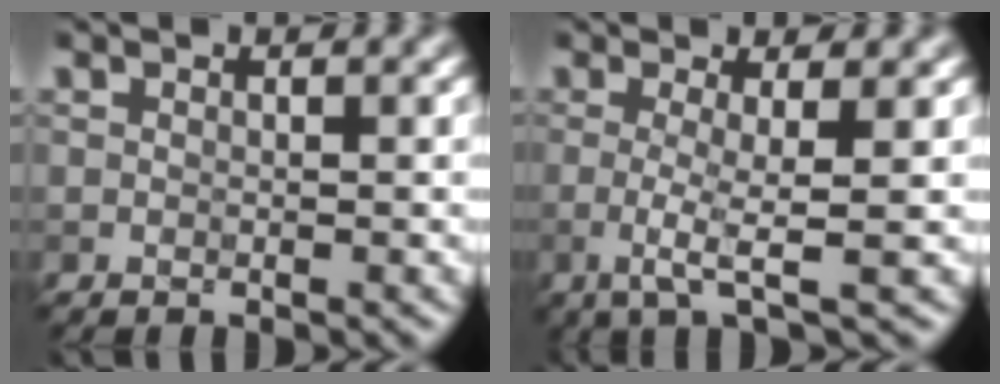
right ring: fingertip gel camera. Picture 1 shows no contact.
{"total": 3.2, "force": [-0.3, 0.5, 3.1], "torque": [-0.063, -0.006, -0.013]}